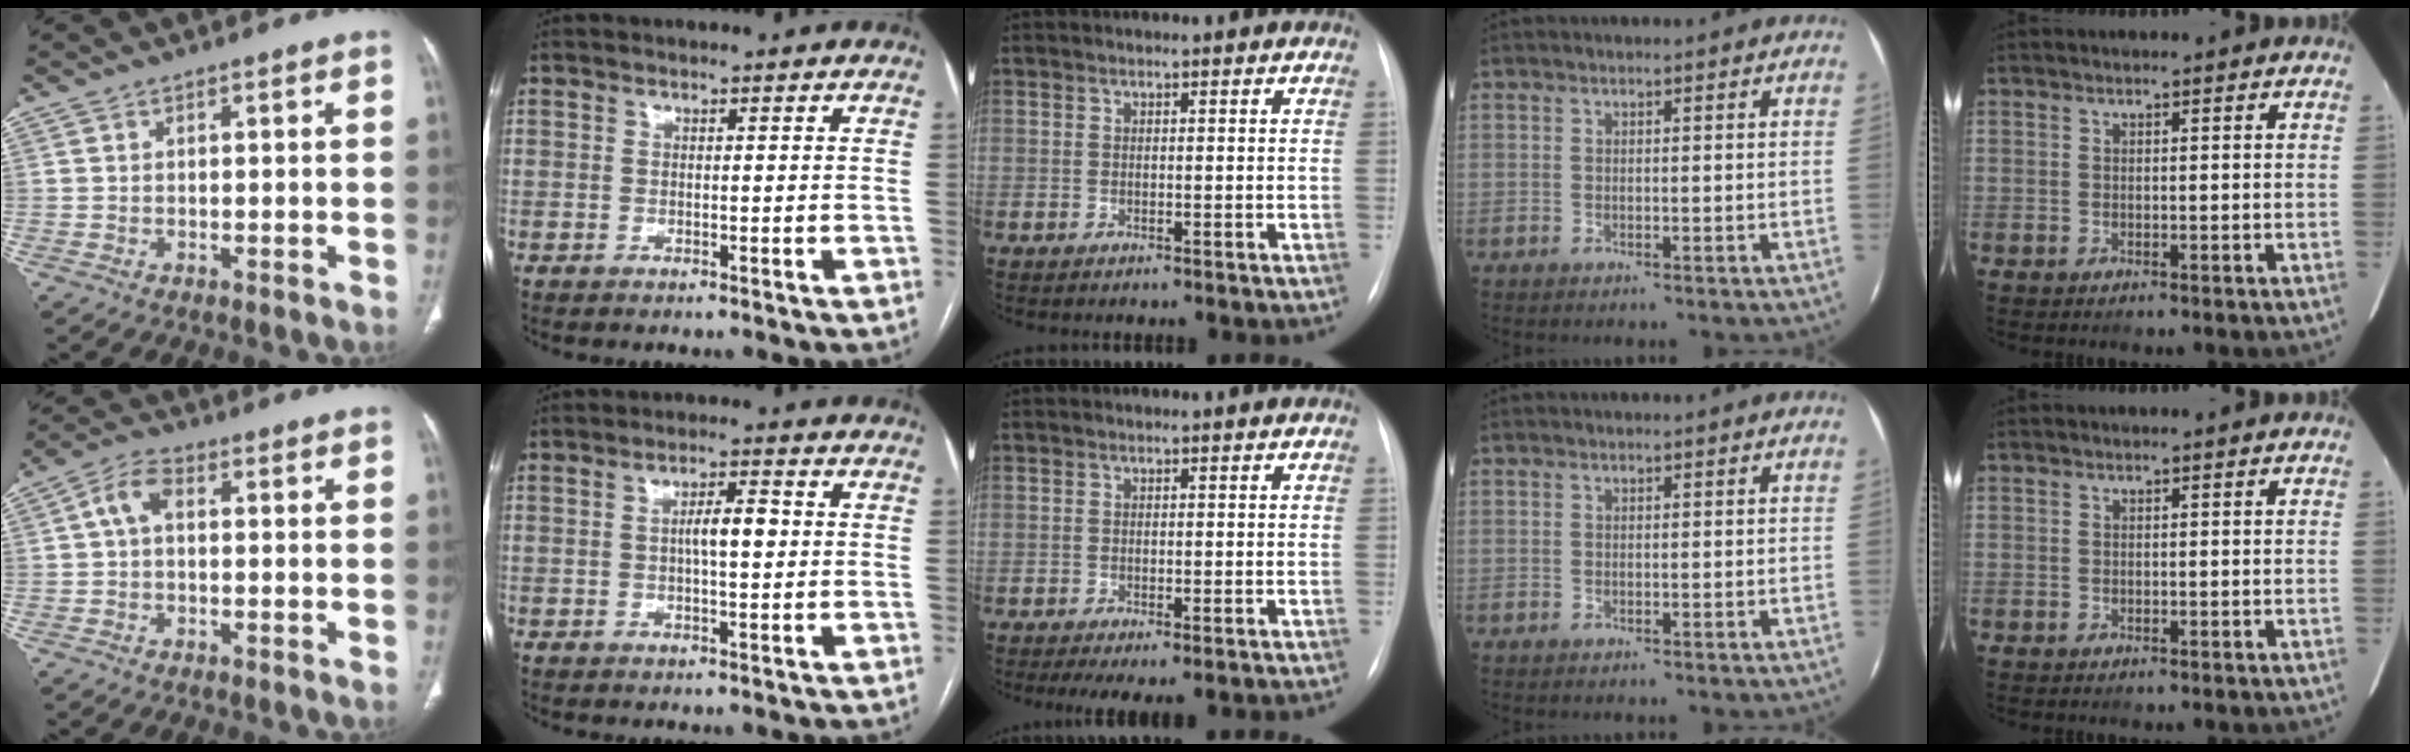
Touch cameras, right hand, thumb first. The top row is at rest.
{"thumb": {"total": 4.8, "force": [0.4, 2.9, 3.9], "torque": [-0.070, 0.016, -0.002]}, "index": {"total": 4.2, "force": [0.2, 0.9, 4.1], "torque": [-0.072, 0.007, 0.003]}, "middle": {"total": 3.6, "force": [-2.2, 0.7, 2.7], "torque": [-0.045, -0.012, -0.032]}}